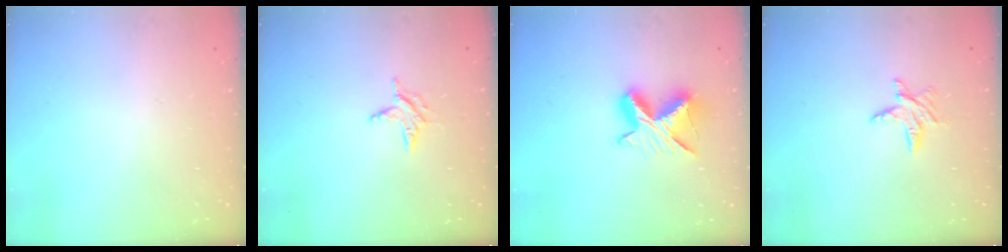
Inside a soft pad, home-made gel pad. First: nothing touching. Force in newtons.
{"total": 3.7, "press": 3.7, "slide": 0.4}
{"total": 9.8, "press": 9.8, "slide": 0.0}
{"total": 5.8, "press": 5.7, "slide": 0.6}